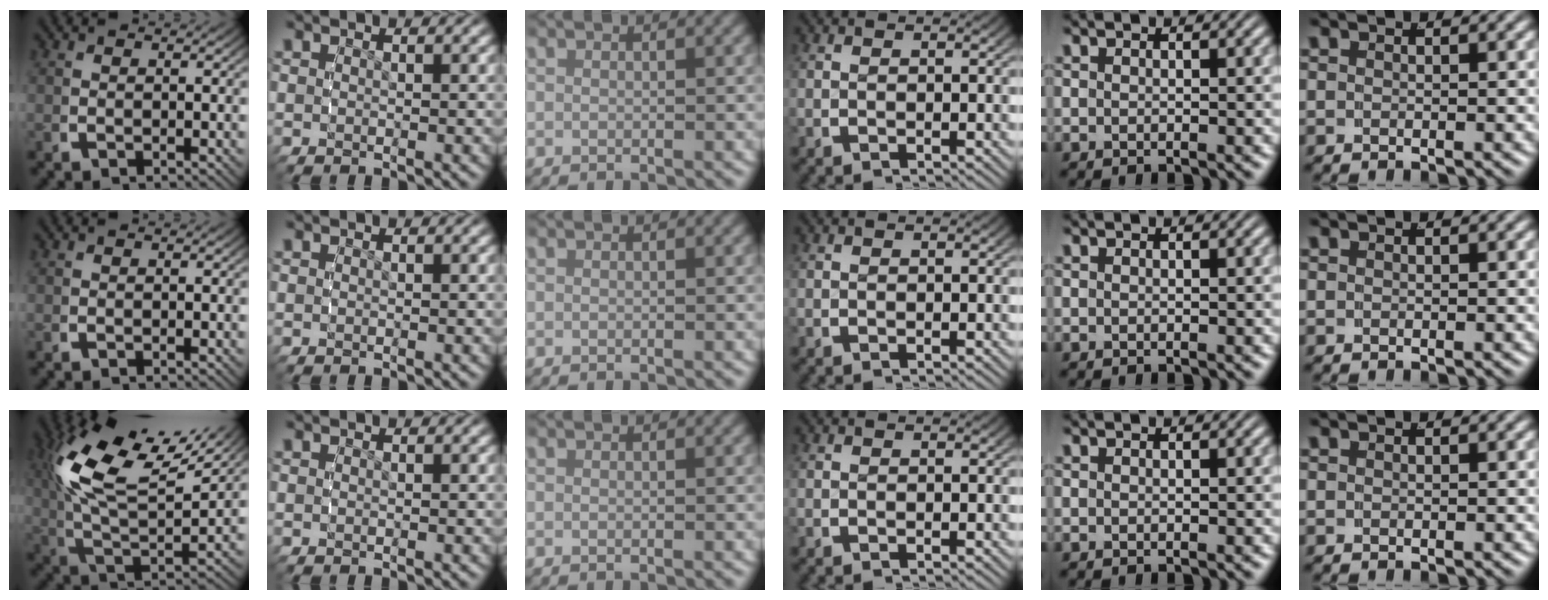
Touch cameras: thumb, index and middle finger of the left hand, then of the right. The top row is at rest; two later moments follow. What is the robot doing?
{"motion": "grasp_and_lifting", "object": "camera"}